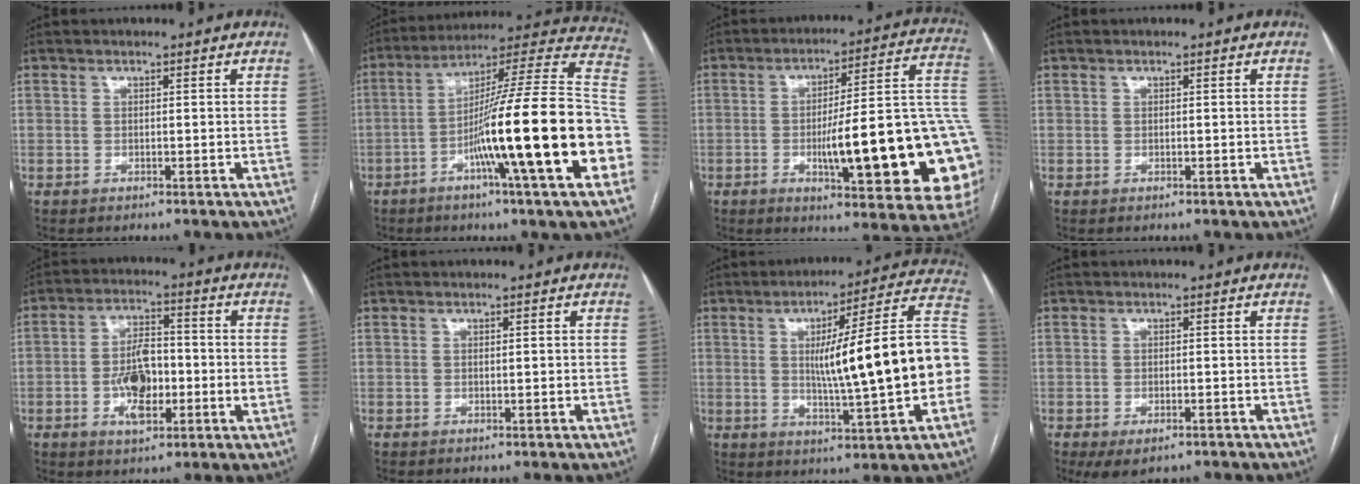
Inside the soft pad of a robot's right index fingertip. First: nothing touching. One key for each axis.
{"total": 27.5, "fx": -7.0, "fy": -0.3, "fz": 26.6, "tx": -0.322, "ty": -0.006, "tz": -0.129}
{"total": 25.7, "fx": -4.6, "fy": 3.8, "fz": 25.0, "tx": -0.240, "ty": 0.011, "tz": -0.060}
{"total": 0.0}
{"total": 8.9, "fx": -1.9, "fy": 3.8, "fz": 7.8, "tx": -0.149, "ty": 0.010, "tz": -0.031}
{"total": 0.7, "fx": 0.0, "fy": 0.0, "fz": 0.7, "tx": -0.014, "ty": 0.001, "tz": 0.002}
{"total": 21.5, "fx": -0.7, "fy": 1.0, "fz": 21.5, "tx": -0.256, "ty": 0.034, "tz": -0.009}
{"total": 4.6, "fx": -2.9, "fy": 2.1, "fz": 2.9, "tx": -0.048, "ty": -0.008, "tz": -0.041}